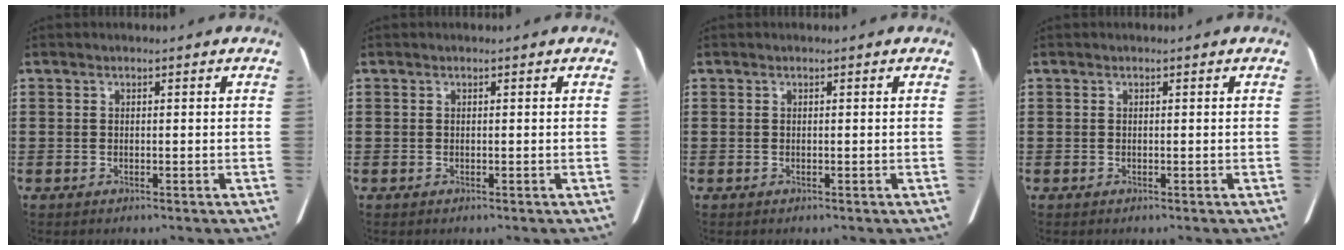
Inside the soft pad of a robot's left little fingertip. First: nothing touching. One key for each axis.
{"total": 0.0}
{"total": 0.0}
{"total": 0.0}